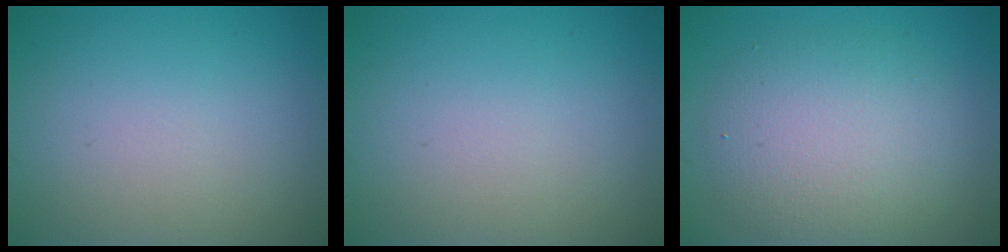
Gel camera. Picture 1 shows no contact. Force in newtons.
{"total": 0.0}
{"total": 5.6, "press": 5.6, "slide": 0.5}